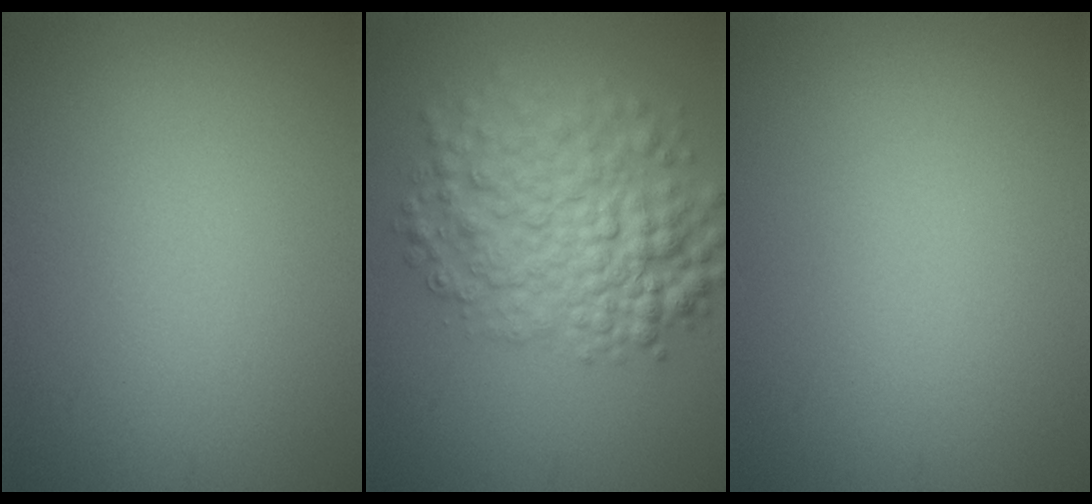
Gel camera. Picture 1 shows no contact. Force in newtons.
{"total": 7.4, "press": 7.4, "slide": 0.2}
{"total": 0.0}